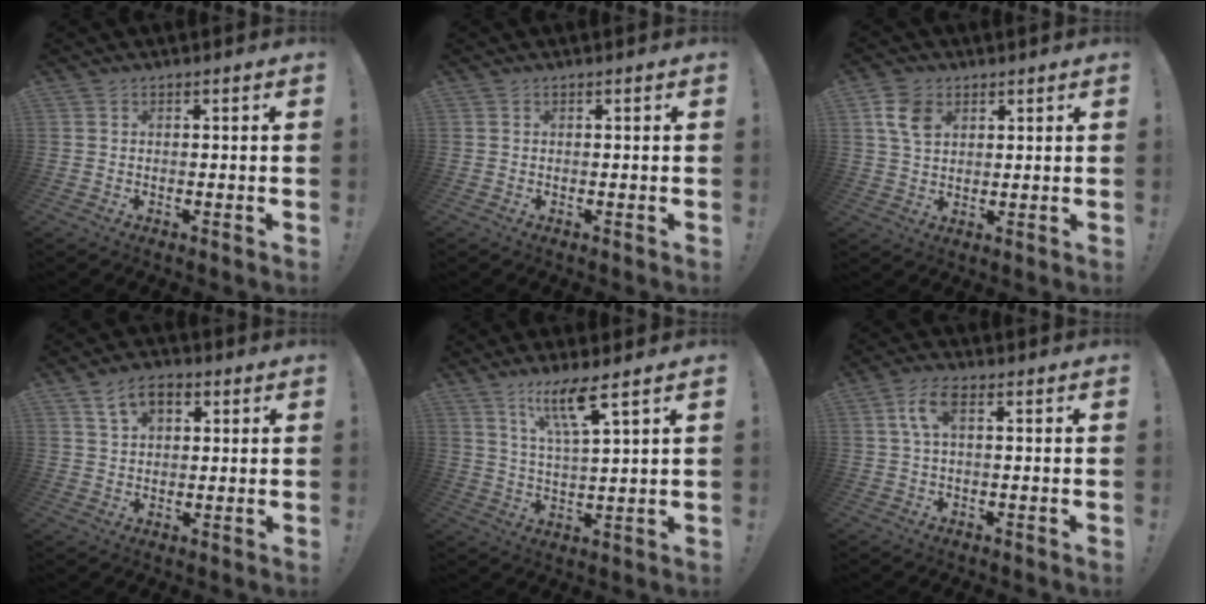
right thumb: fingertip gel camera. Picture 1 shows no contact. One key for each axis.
{"total": 0.0}
{"total": 8.0, "fx": 3.2, "fy": 5.6, "fz": 4.8, "tx": -0.083, "ty": -0.001, "tz": 0.062}
{"total": 8.0, "fx": 3.6, "fy": 5.0, "fz": 5.2, "tx": -0.080, "ty": 0.002, "tz": 0.066}
{"total": 10.3, "fx": 6.4, "fy": 1.3, "fz": 8.0, "tx": -0.135, "ty": -0.026, "tz": 0.102}
{"total": 6.3, "fx": 1.6, "fy": 2.5, "fz": 5.6, "tx": -0.116, "ty": 0.006, "tz": 0.031}